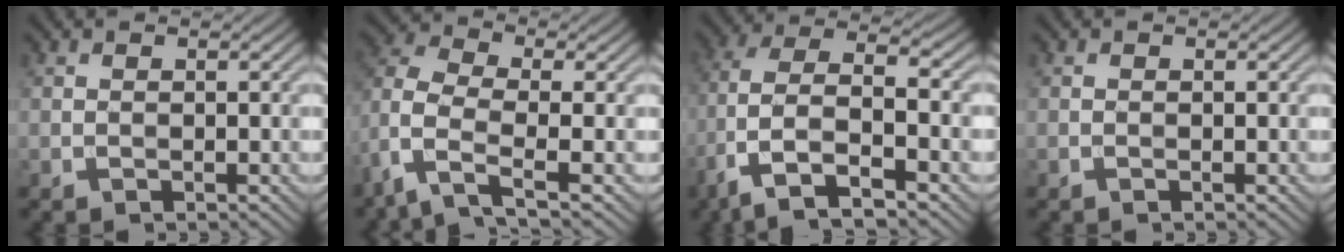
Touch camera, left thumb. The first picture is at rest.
{"total": 6.4, "force": [-2.5, 3.2, 4.9], "torque": [-0.112, 0.002, -0.071]}
{"total": 9.9, "force": [-4.5, 4.0, 7.9], "torque": [-0.166, 0.000, -0.097]}
{"total": 0.0}